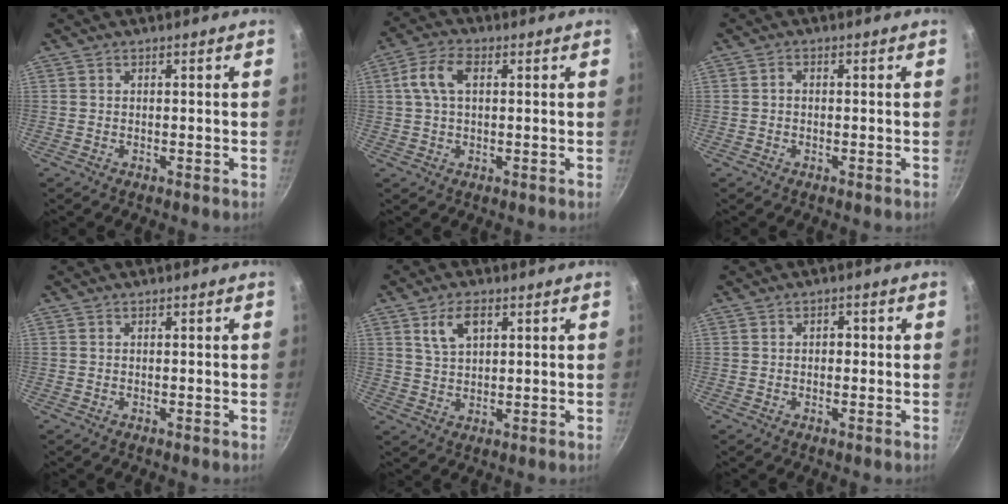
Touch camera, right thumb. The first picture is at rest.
{"total": 6.8, "force": [1.6, 3.8, 5.4], "torque": [-0.116, 0.017, 0.029]}
{"total": 1.0, "force": [-0.1, 0.8, 0.7], "torque": [-0.006, 0.002, -0.006]}
{"total": 0.0}
{"total": 5.7, "force": [2.6, 3.1, 4.0], "torque": [-0.067, -0.009, 0.054]}
{"total": 1.6, "force": [0.1, 1.1, 1.1], "torque": [-0.007, 0.008, -0.002]}